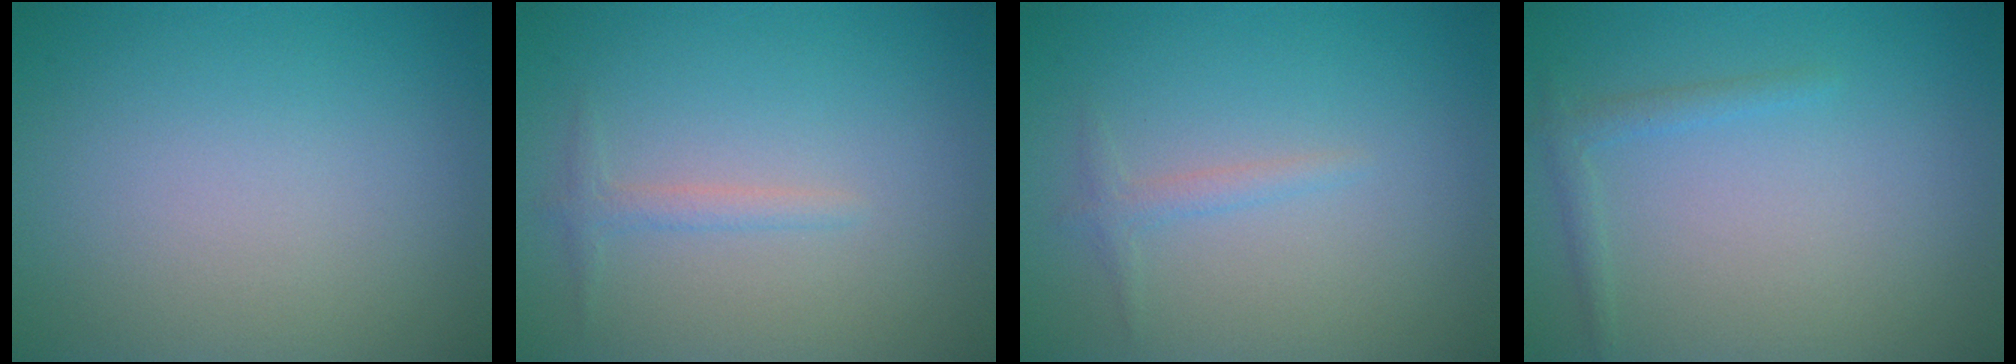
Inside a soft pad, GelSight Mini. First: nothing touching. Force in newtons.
{"total": 1.1, "press": 1.1, "slide": 0.1}
{"total": 1.1, "press": 1.1, "slide": 0.0}
{"total": 1.2, "press": 1.2, "slide": 0.1}